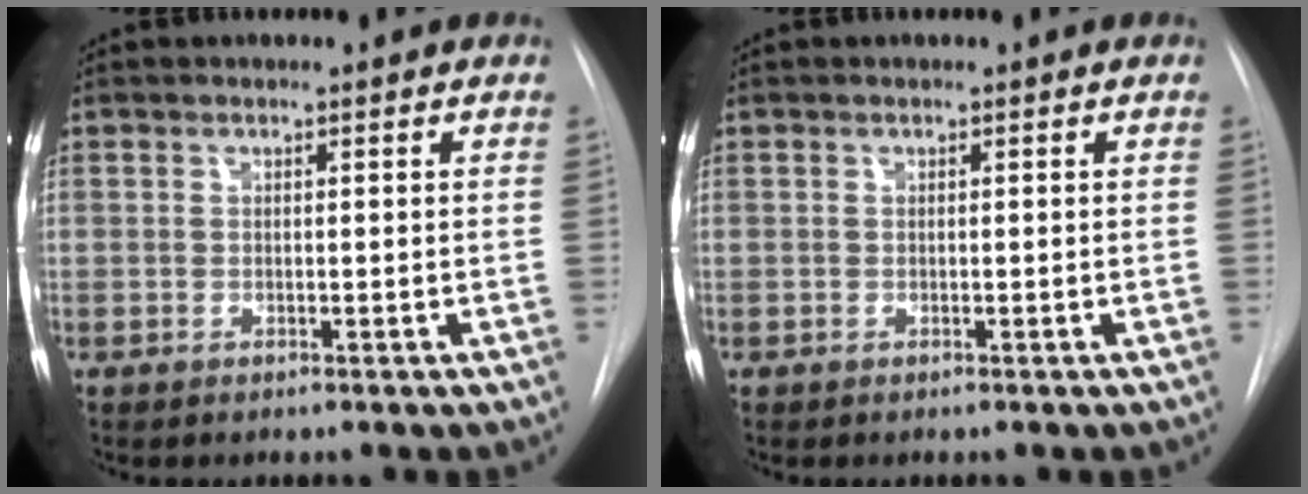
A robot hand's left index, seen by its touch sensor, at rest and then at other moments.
{"total": 0.0}